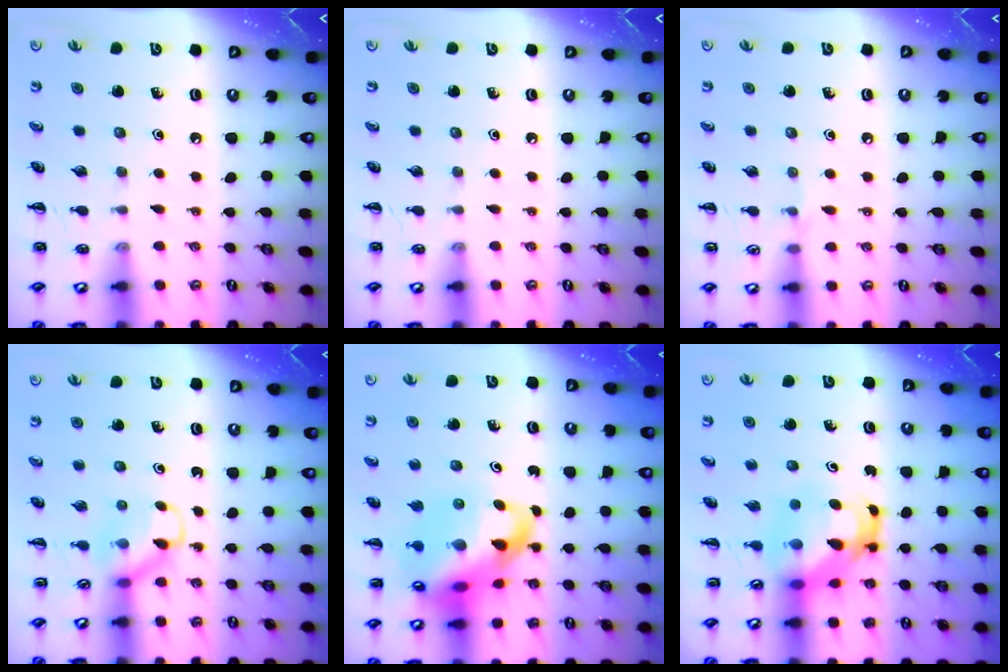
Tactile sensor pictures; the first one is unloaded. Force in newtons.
{"total": 0.0}
{"total": 3.8, "press": 3.5, "slide": 1.4}
{"total": 5.3, "press": 5.3, "slide": 0.9}
{"total": 16.5, "press": 15.9, "slide": 4.3}
{"total": 6.2, "press": 6.0, "slide": 1.6}